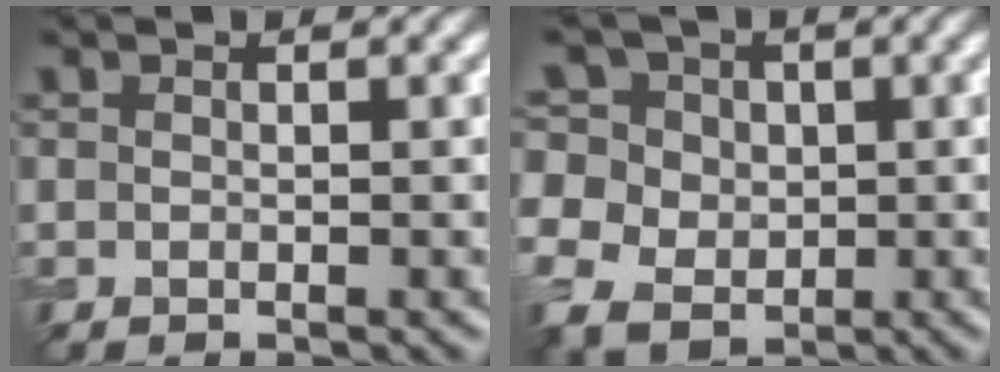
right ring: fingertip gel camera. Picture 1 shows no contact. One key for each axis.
{"total": 11.3, "fx": 1.5, "fy": 9.7, "fz": 5.5, "tx": -0.134, "ty": 0.034, "tz": -0.011}